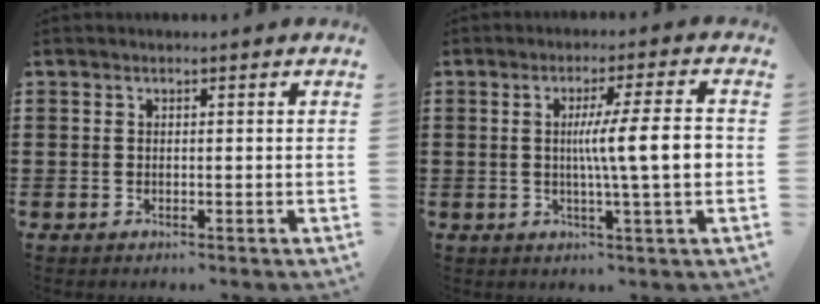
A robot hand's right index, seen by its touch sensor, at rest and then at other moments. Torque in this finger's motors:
{"motor_torque": [1.63, -0.39, 0.30, 0.18]}